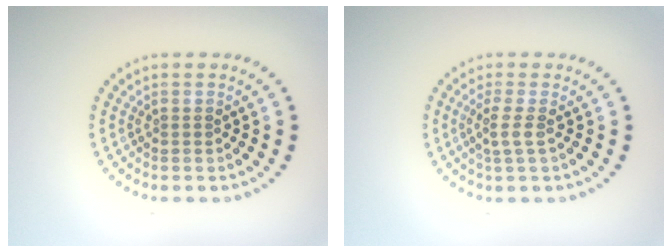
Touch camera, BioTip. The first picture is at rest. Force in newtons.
{"total": 1.5, "press": 1.3, "slide": 0.9}